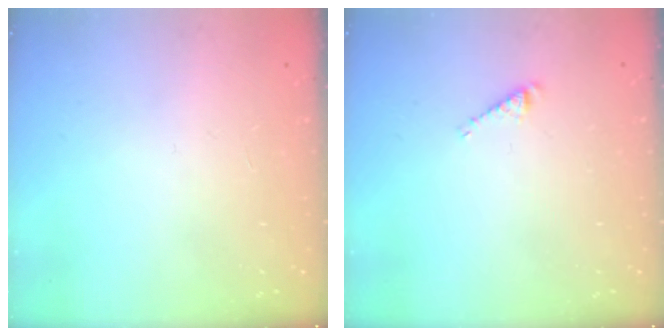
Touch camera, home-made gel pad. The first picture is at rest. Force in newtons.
{"total": 3.0, "press": 3.0, "slide": 0.5}